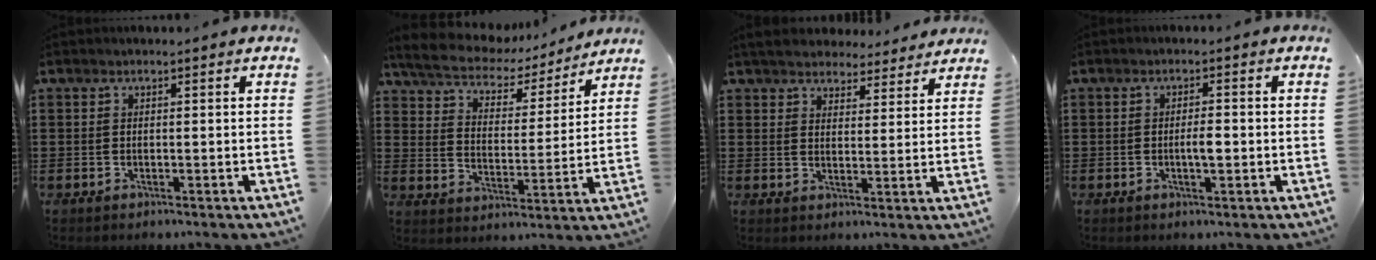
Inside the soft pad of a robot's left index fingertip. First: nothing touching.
{"total": 5.7, "force": [5.3, 1.4, 1.4], "torque": [-0.057, -0.033, 0.088]}
{"total": 4.4, "force": [4.3, 0.9, 0.4], "torque": [-0.026, -0.018, 0.078]}
{"total": 2.5, "force": [-0.4, 0.7, 2.4], "torque": [-0.045, 0.002, -0.008]}